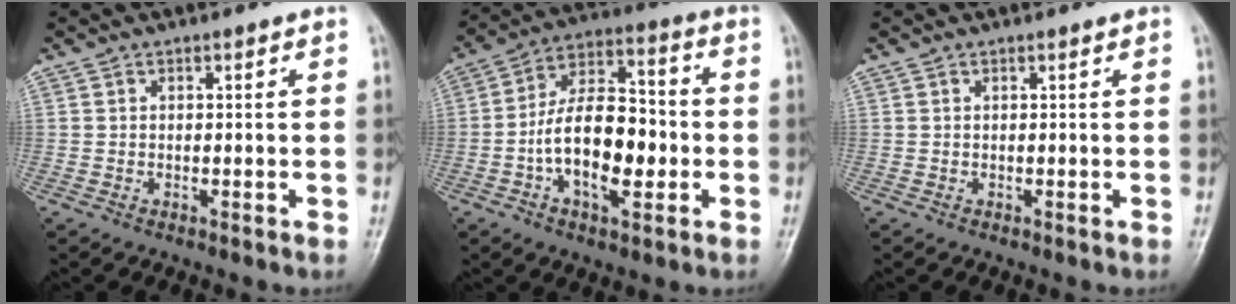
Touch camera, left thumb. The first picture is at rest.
{"total": 15.3, "force": [-3.0, 8.1, 12.7], "torque": [-0.206, 0.032, -0.059]}
{"total": 0.0}